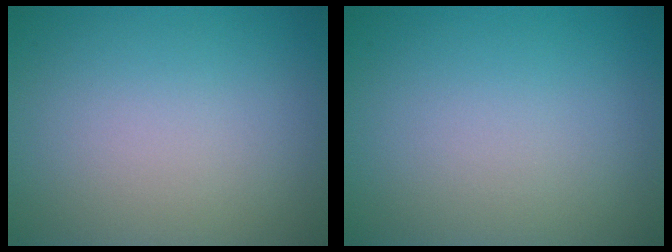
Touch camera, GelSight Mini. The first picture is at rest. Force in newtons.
{"total": 0.0}